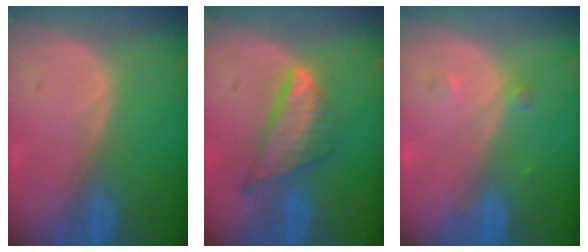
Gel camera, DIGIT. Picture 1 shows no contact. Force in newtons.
{"total": 7.8, "press": 6.6, "slide": 4.1}
{"total": 1.3, "press": 1.3, "slide": 0.1}